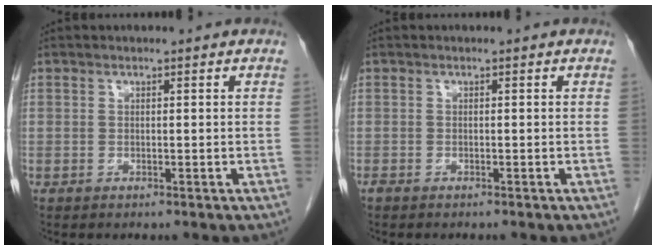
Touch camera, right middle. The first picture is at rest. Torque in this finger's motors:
{"motor_torque": [0.48, -0.29, 0.03, 0.05]}